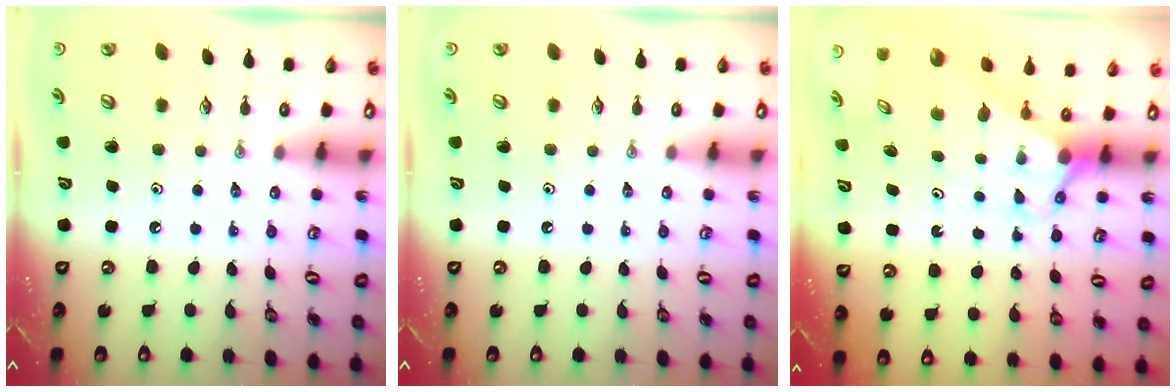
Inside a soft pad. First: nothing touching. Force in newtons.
{"total": 0.0}
{"total": 2.7, "press": 2.7, "slide": 0.0}